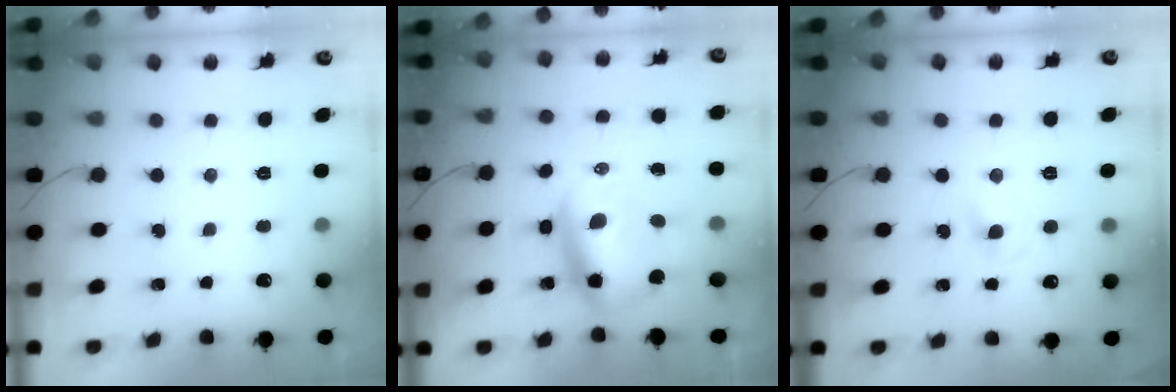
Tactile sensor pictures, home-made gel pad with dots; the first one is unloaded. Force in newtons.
{"total": 9.5, "press": 9.3, "slide": 2.3}
{"total": 3.1, "press": 2.9, "slide": 1.2}